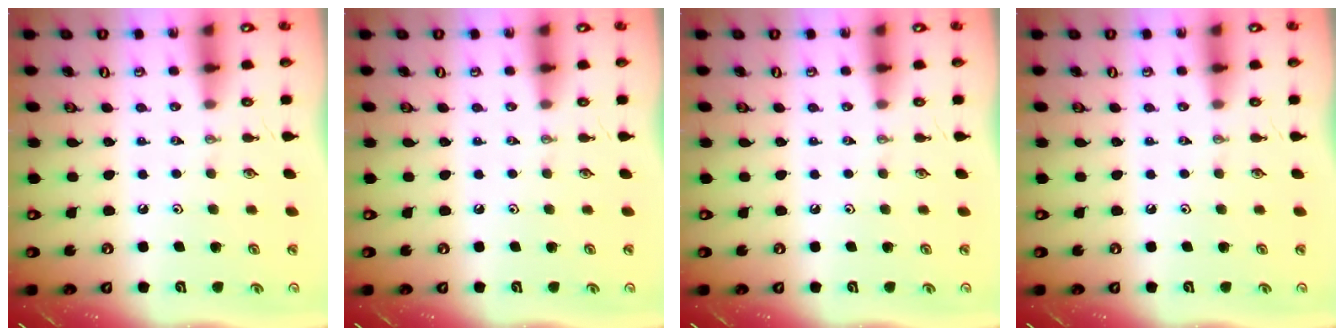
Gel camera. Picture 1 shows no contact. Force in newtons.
{"total": 0.0}
{"total": 0.0}
{"total": 0.0}